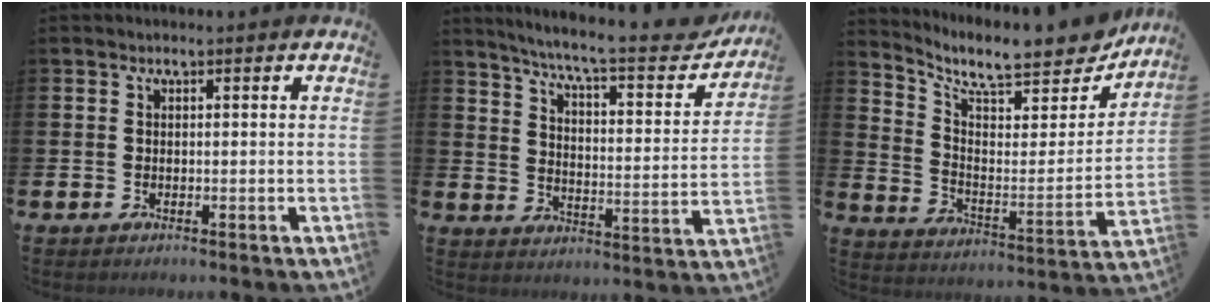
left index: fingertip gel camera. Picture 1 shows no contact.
{"total": 8.2, "force": [7.3, 1.0, 3.7], "torque": [-0.090, -0.052, 0.117]}
{"total": 8.8, "force": [7.9, 2.5, 3.1], "torque": [-0.072, -0.071, 0.131]}